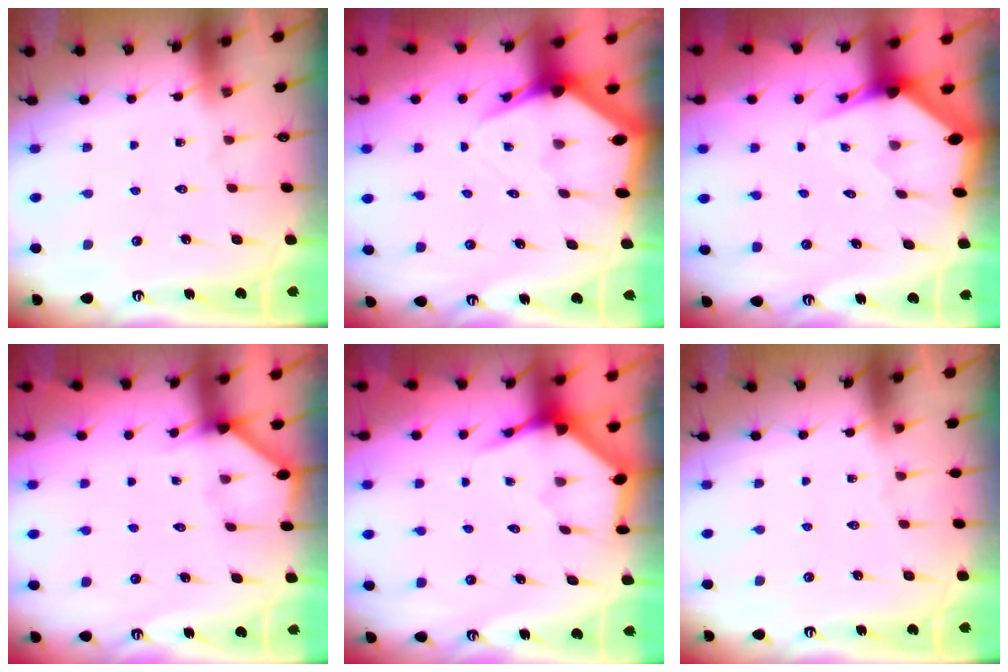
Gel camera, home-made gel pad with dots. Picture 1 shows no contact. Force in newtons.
{"total": 5.3, "press": 5.3, "slide": 0.7}
{"total": 3.3, "press": 3.3, "slide": 0.2}
{"total": 2.2, "press": 2.2, "slide": 0.2}
{"total": 4.0, "press": 3.9, "slide": 0.5}
{"total": 0.0}